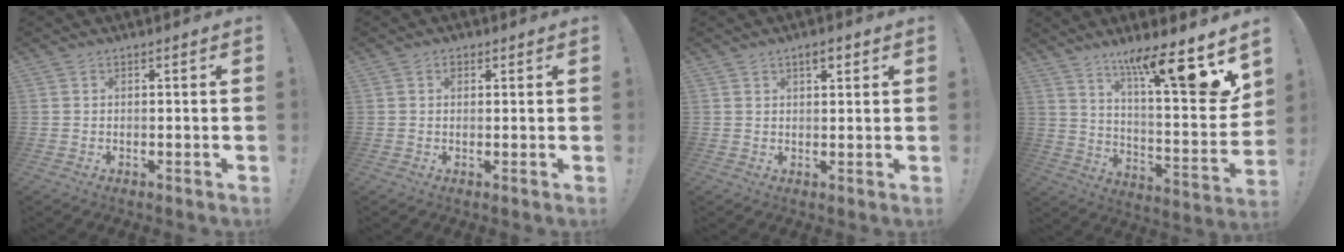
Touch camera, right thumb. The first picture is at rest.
{"total": 1.4, "force": [0.5, 1.1, 0.7], "torque": [-0.001, -0.001, 0.005]}
{"total": 3.2, "force": [1.9, 1.2, 2.3], "torque": [-0.027, -0.008, 0.028]}
{"total": 16.3, "force": [10.9, 0.6, 12.2], "torque": [-0.197, -0.087, 0.160]}